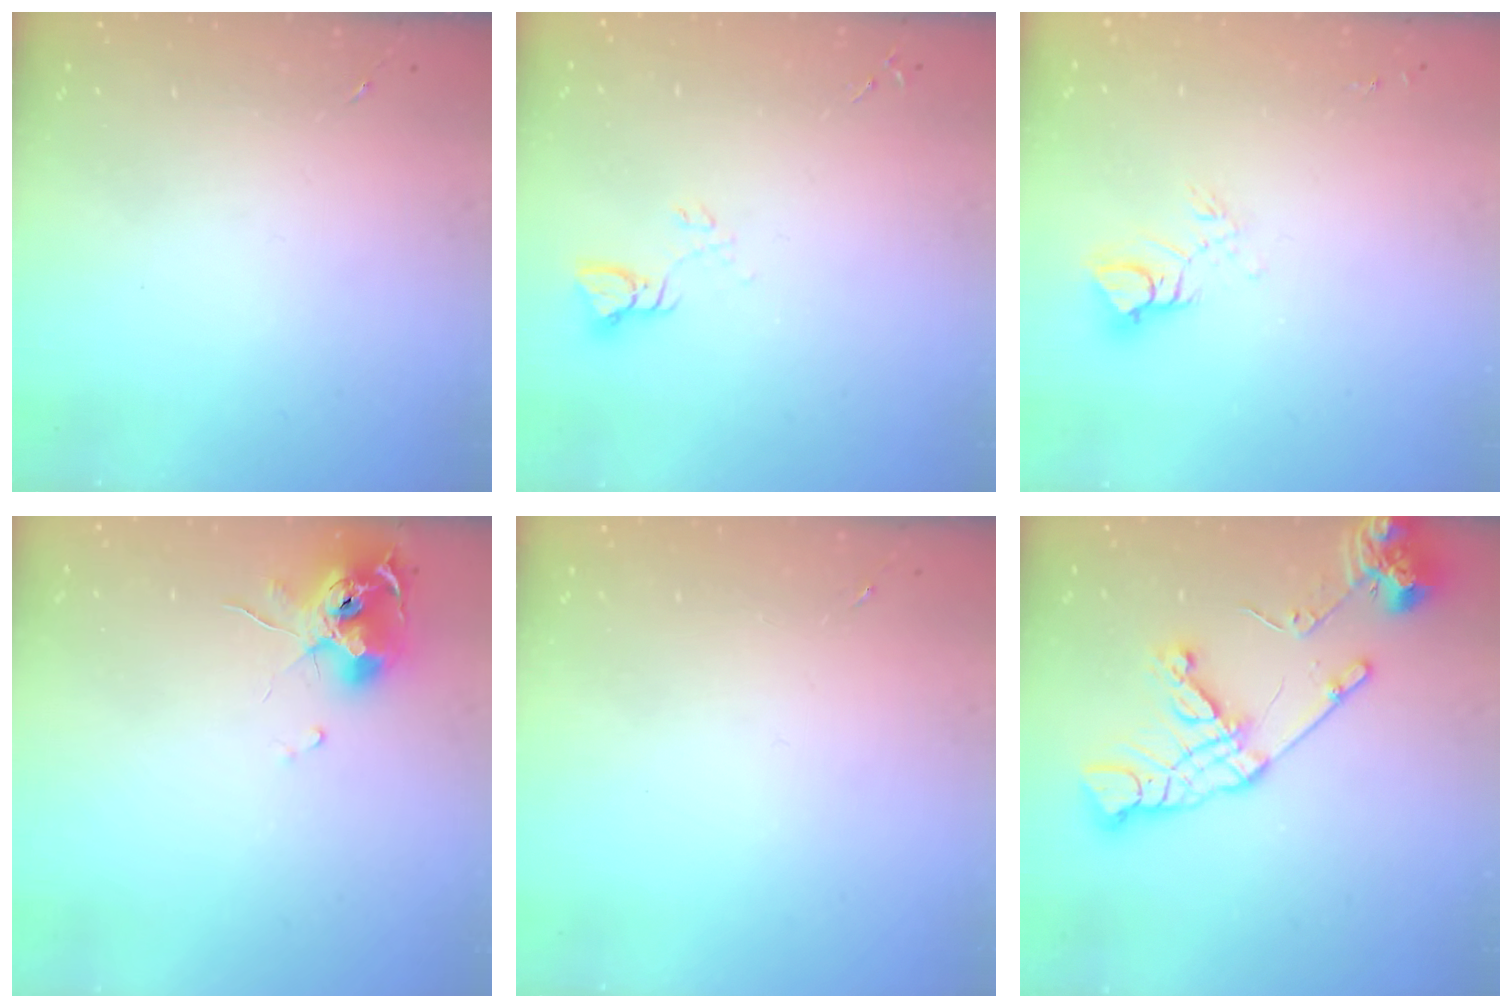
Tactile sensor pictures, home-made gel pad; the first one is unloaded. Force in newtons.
{"total": 3.5, "press": 3.4, "slide": 0.3}
{"total": 7.4, "press": 7.4, "slide": 0.8}
{"total": 12.9, "press": 12.9, "slide": 1.4}
{"total": 0.0}
{"total": 16.3, "press": 16.2, "slide": 2.1}